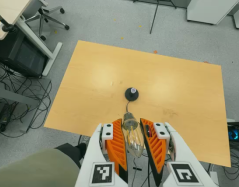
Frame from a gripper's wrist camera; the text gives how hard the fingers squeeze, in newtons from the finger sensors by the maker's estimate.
{"total": 20.4, "left": 22.0, "right": 18.8}